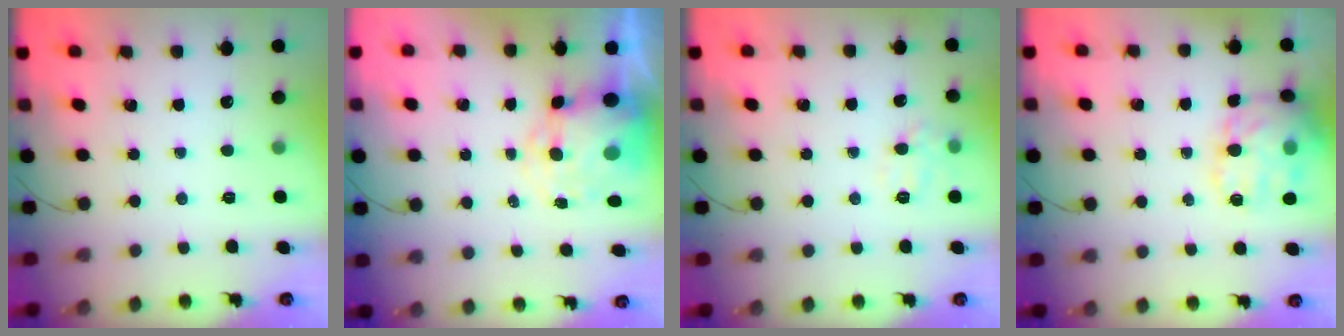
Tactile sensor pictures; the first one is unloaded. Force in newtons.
{"total": 10.2, "press": 9.9, "slide": 2.3}
{"total": 8.6, "press": 8.5, "slide": 1.3}
{"total": 16.6, "press": 16.5, "slide": 2.1}